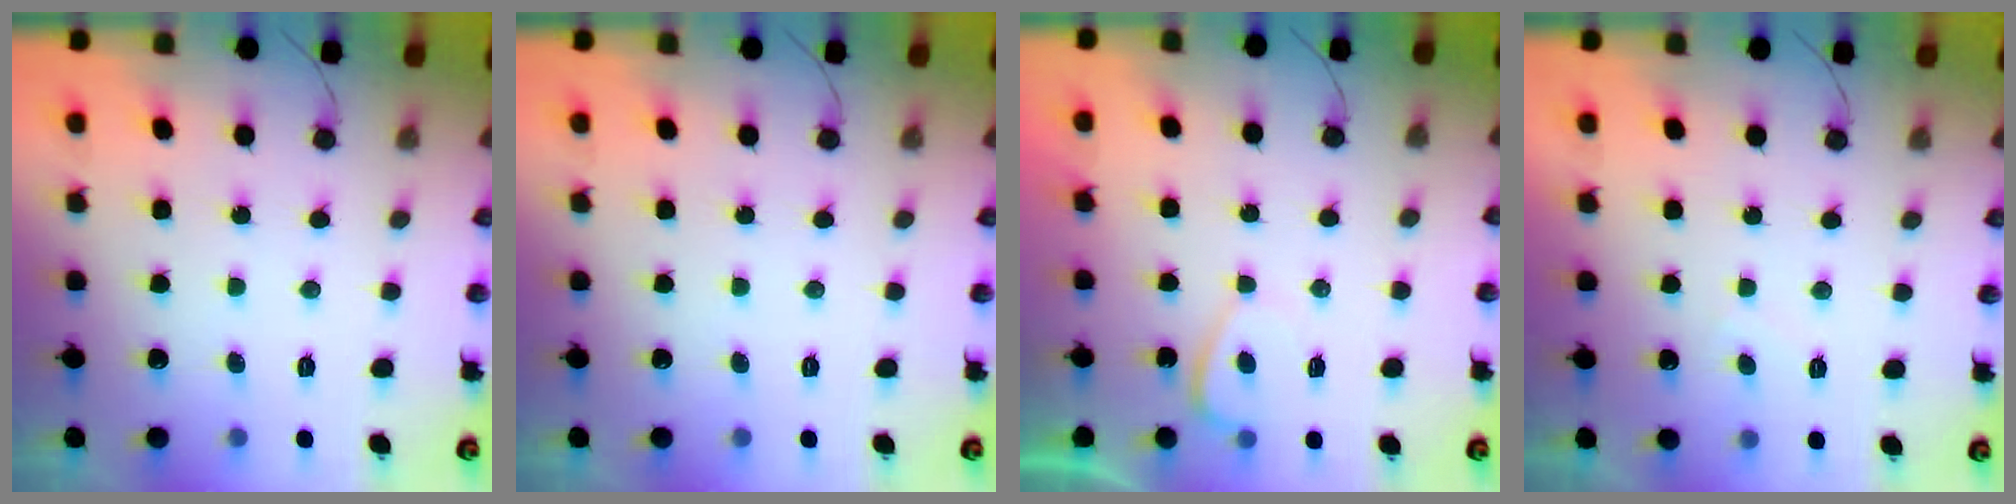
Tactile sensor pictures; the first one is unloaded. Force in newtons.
{"total": 0.0}
{"total": 1.0, "press": 0.8, "slide": 0.5}
{"total": 1.0, "press": 0.9, "slide": 0.6}